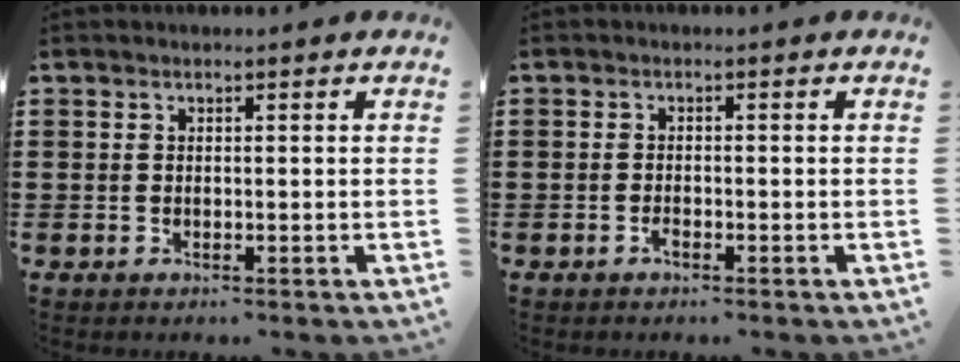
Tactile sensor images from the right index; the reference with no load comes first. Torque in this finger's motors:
{"motor_torque": [1.13, 1.02, 0.11, 0.01]}